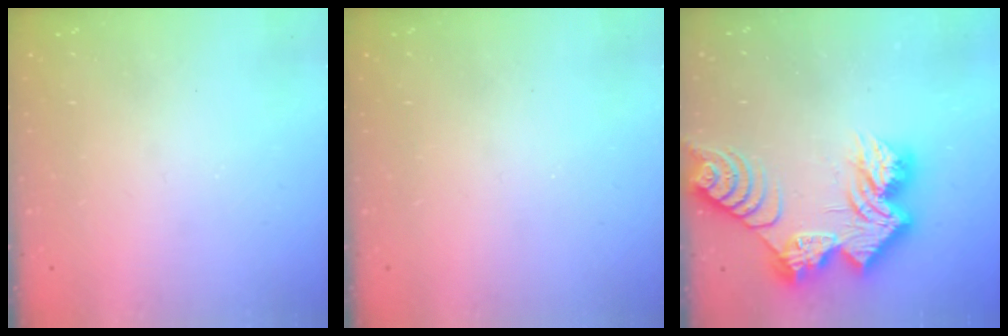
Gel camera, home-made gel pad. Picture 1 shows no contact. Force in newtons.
{"total": 0.0}
{"total": 19.6, "press": 19.6, "slide": 1.4}